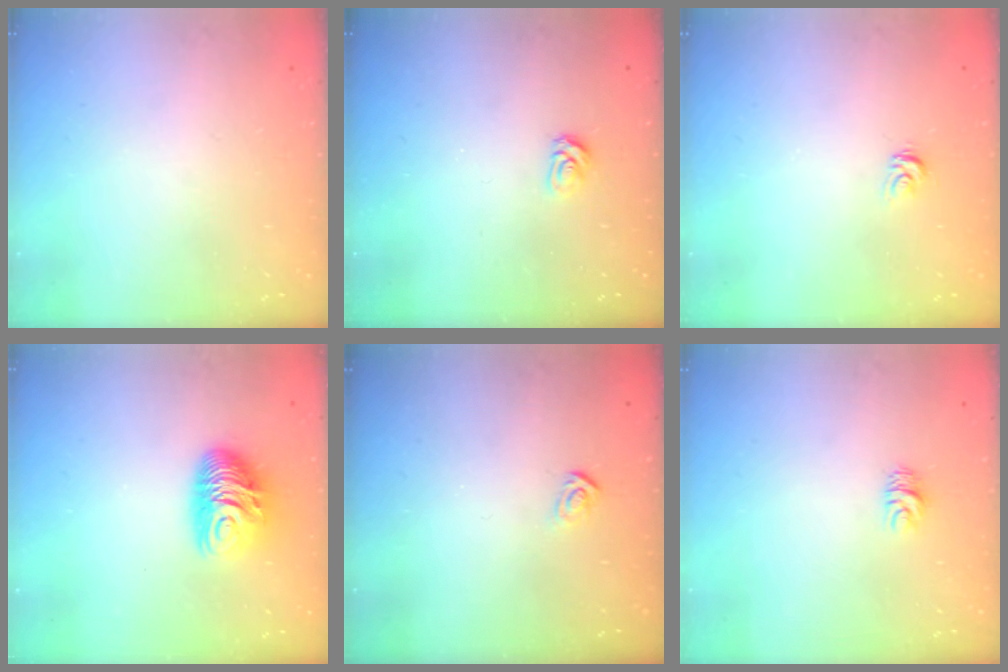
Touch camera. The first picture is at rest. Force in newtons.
{"total": 3.1, "press": 3.1, "slide": 0.3}
{"total": 3.2, "press": 3.2, "slide": 0.1}
{"total": 10.2, "press": 10.2, "slide": 0.9}
{"total": 3.6, "press": 3.6, "slide": 0.4}
{"total": 4.6, "press": 4.6, "slide": 0.4}